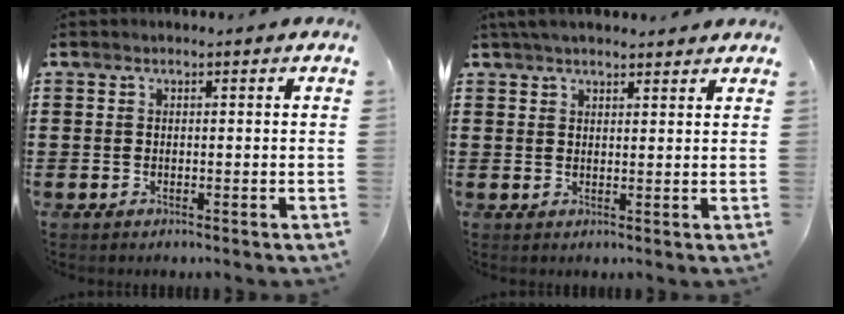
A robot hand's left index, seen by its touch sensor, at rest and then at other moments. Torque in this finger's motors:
{"motor_torque": [2.14, 0.00, 0.37, 0.08]}